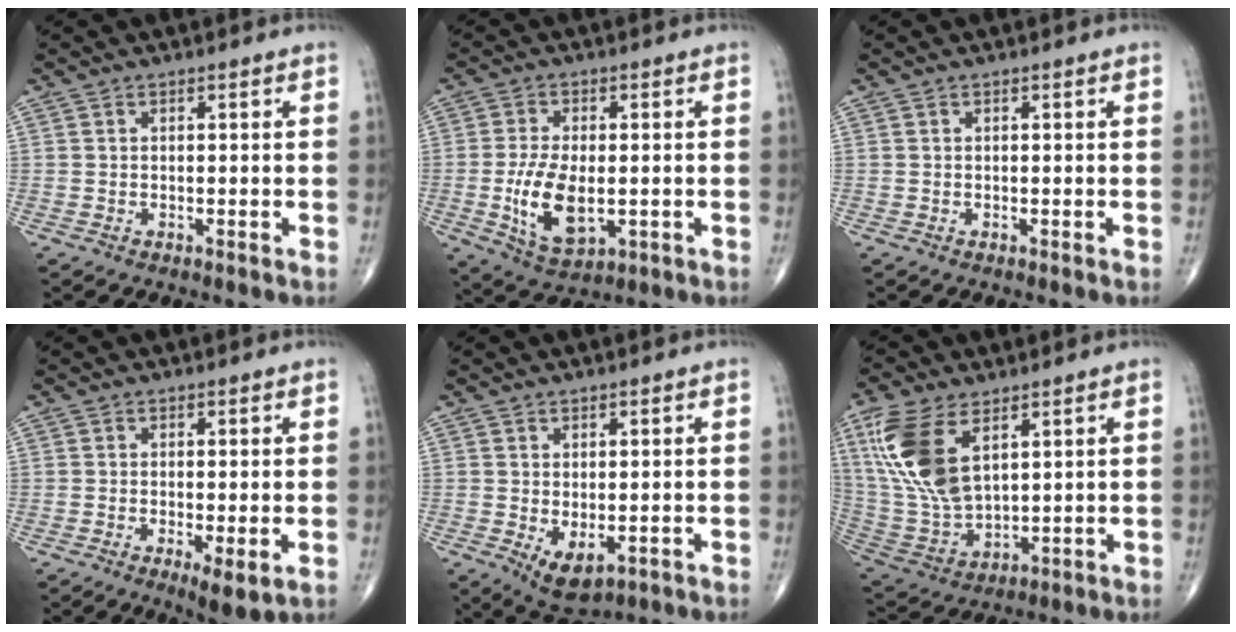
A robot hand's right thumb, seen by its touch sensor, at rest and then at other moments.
{"total": 10.7, "force": [-1.7, 5.5, 9.0], "torque": [-0.170, -0.011, -0.021]}
{"total": 0.0}
{"total": 4.7, "force": [-1.3, 1.4, 4.3], "torque": [-0.076, -0.016, -0.021]}
{"total": 5.7, "force": [-1.2, 3.1, 4.6], "torque": [-0.070, -0.009, -0.004]}
{"total": 16.0, "force": [6.7, 8.2, 12.1], "torque": [-0.255, -0.021, 0.142]}